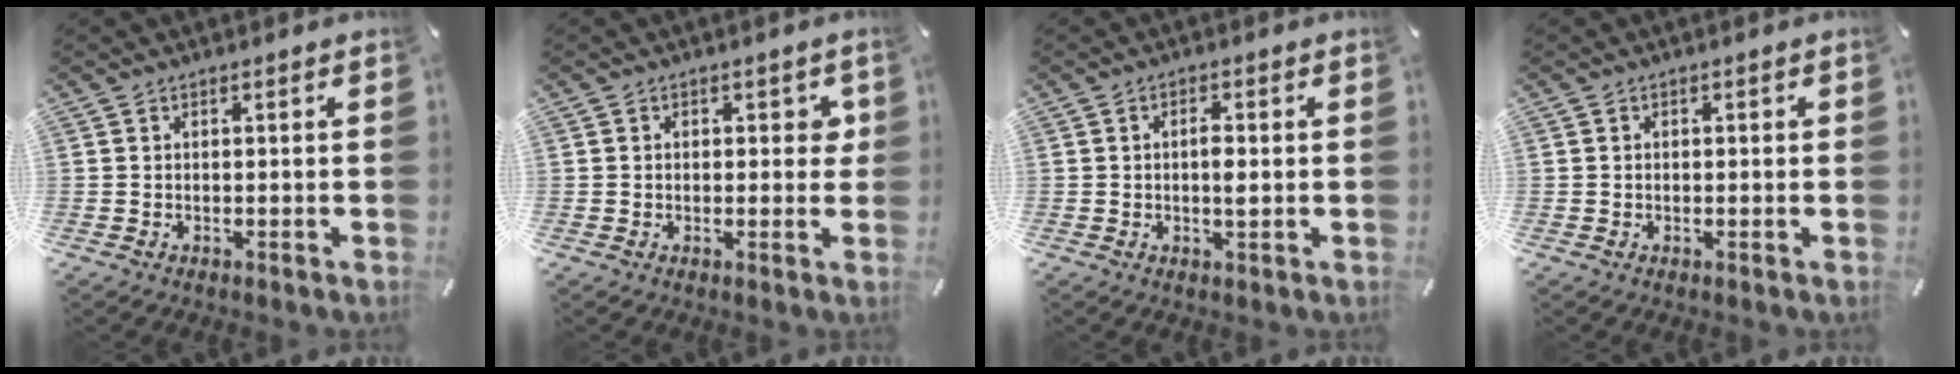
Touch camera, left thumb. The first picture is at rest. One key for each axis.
{"total": 3.0, "fx": 0.4, "fy": 2.2, "fz": 2.1, "tx": -0.008, "ty": -0.002, "tz": -0.002}
{"total": 3.2, "fx": 0.1, "fy": 1.2, "fz": 2.9, "tx": -0.049, "ty": 0.000, "tz": -0.002}
{"total": 0.7, "fx": -0.1, "fy": 0.7, "fz": 0.3, "tx": -0.004, "ty": 0.004, "tz": -0.003}